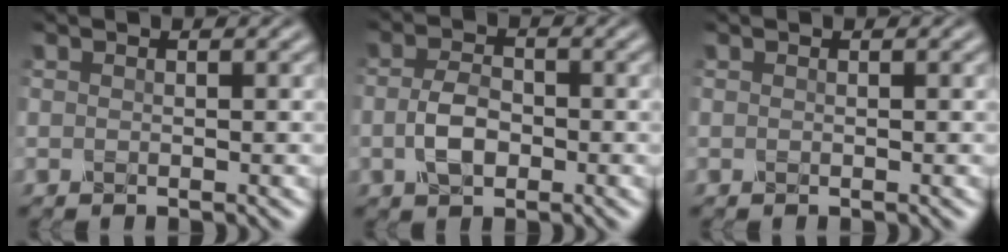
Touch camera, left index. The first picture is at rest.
{"total": 3.3, "force": [-0.6, 2.1, 2.5], "torque": [-0.054, 0.000, -0.014]}
{"total": 0.0}